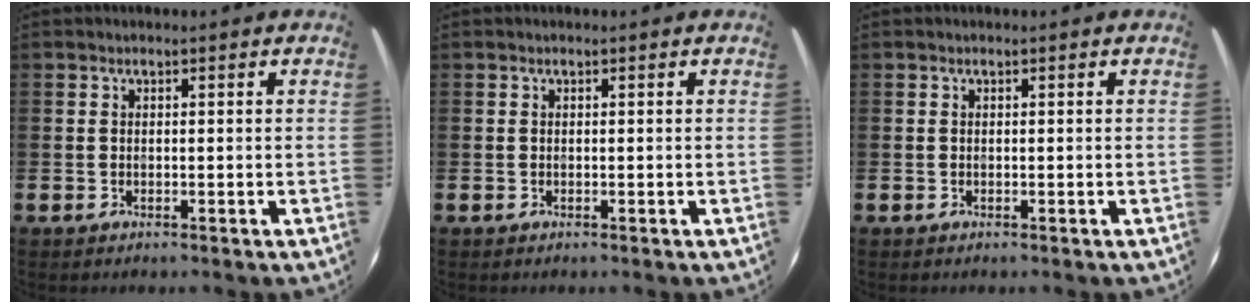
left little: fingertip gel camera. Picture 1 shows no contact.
{"total": 0.0}
{"total": 0.0}